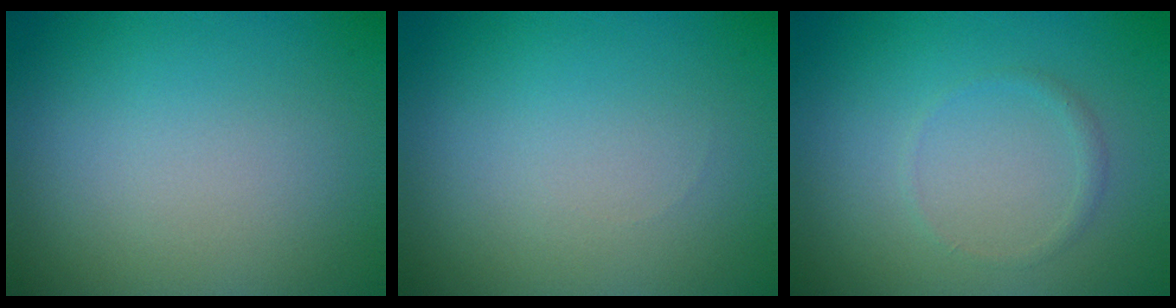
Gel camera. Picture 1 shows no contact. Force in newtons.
{"total": 0.0}
{"total": 0.7, "press": 0.7, "slide": 0.0}